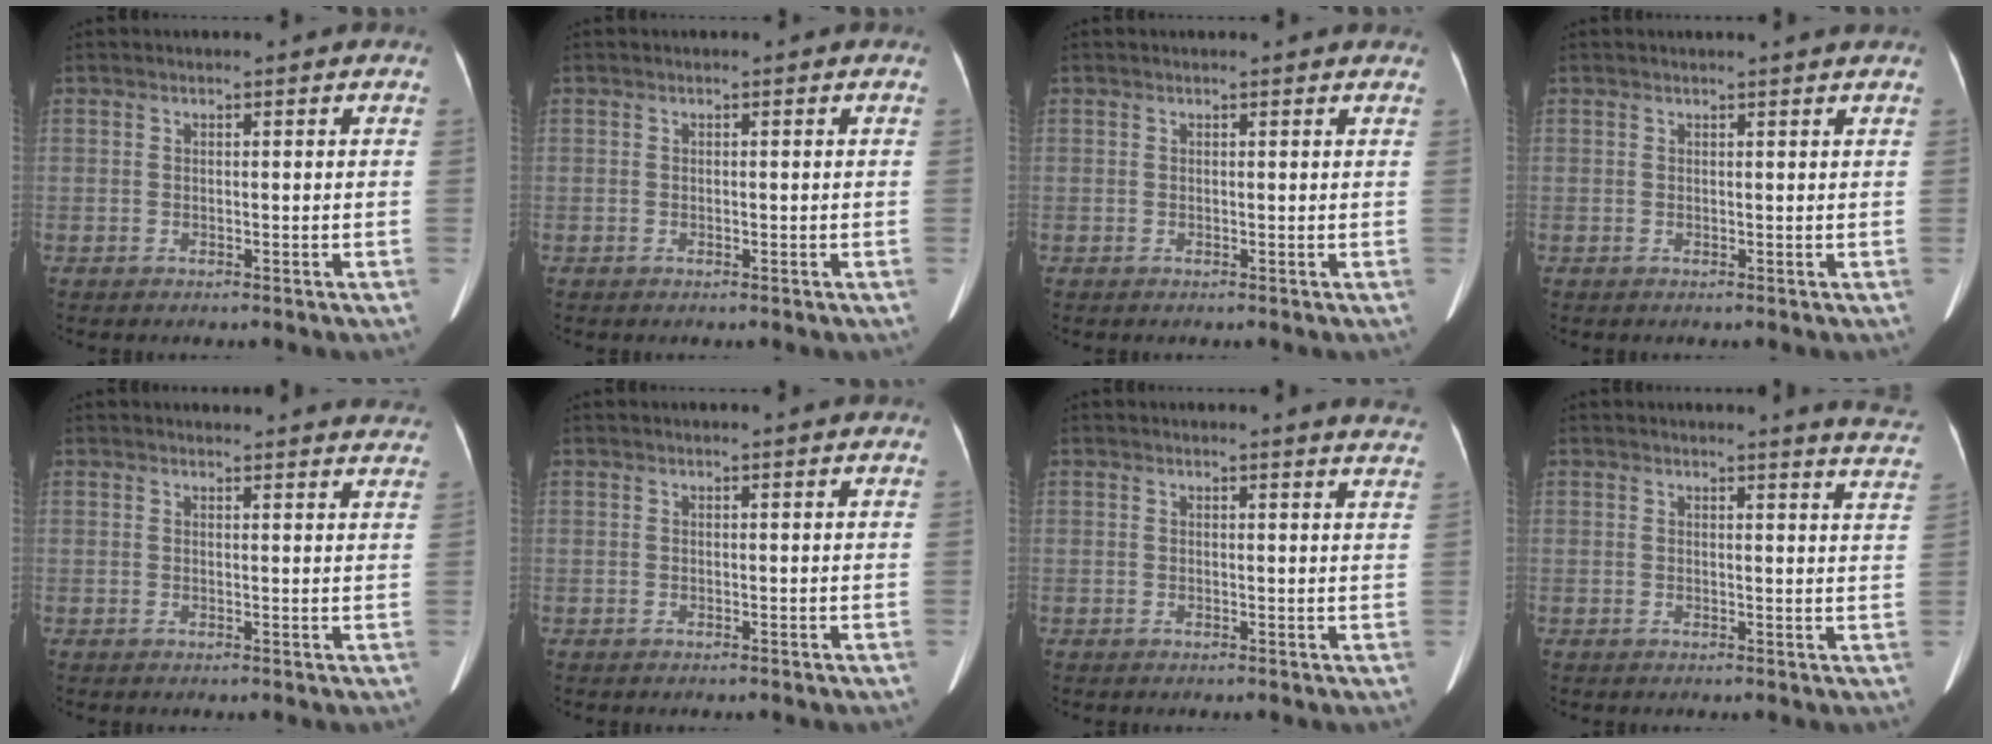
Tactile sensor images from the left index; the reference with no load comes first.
{"total": 0.0}
{"total": 1.8, "force": [1.7, 0.2, 0.3], "torque": [-0.012, 0.004, 0.011]}
{"total": 1.9, "force": [1.7, -0.4, 0.6], "torque": [-0.013, 0.003, 0.021]}
{"total": 10.2, "force": [9.9, 1.4, 1.7], "torque": [0.000, 0.001, 0.090]}
{"total": 0.7, "force": [0.7, -0.1, 0.3], "torque": [-0.004, 0.003, 0.012]}
{"total": 5.5, "force": [5.3, -0.2, 1.3], "torque": [-0.009, -0.021, 0.029]}
{"total": 7.0, "force": [6.8, -0.6, 1.4], "torque": [-0.012, -0.054, 0.047]}